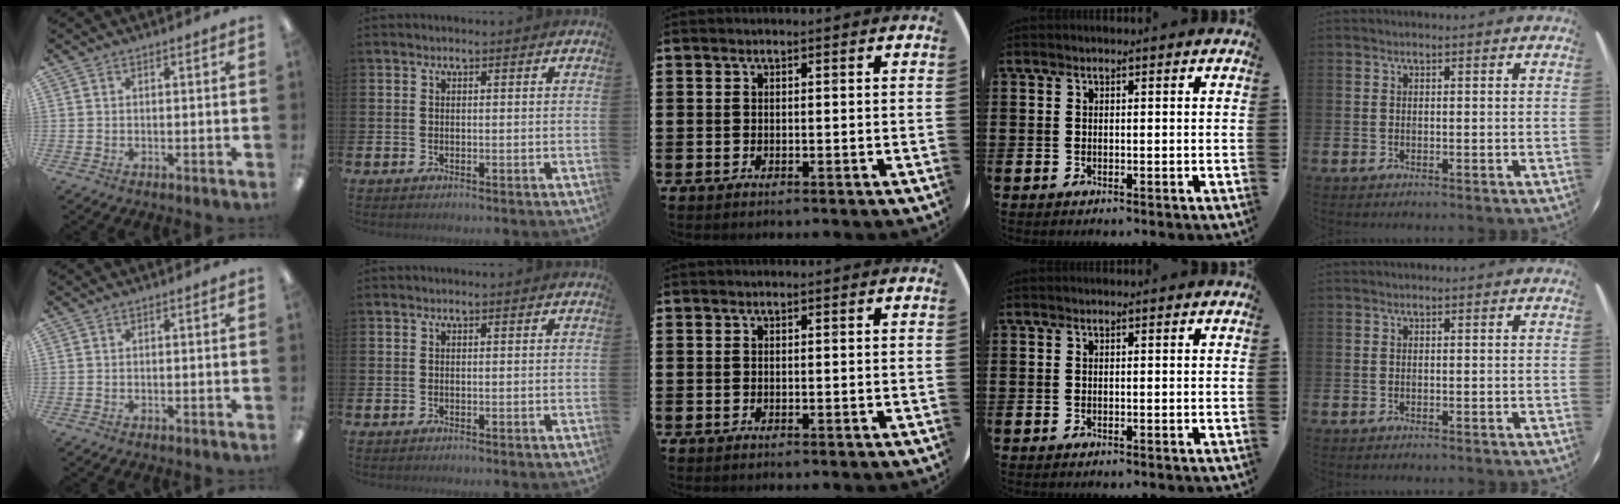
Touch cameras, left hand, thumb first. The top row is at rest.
{}